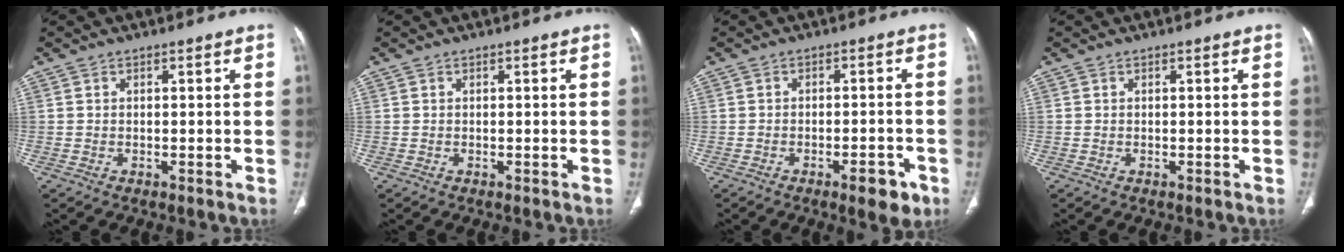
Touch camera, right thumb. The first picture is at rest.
{"total": 0.0}
{"total": 5.8, "force": [-3.1, 2.2, 4.3], "torque": [-0.043, 0.011, -0.038]}
{"total": 0.0}